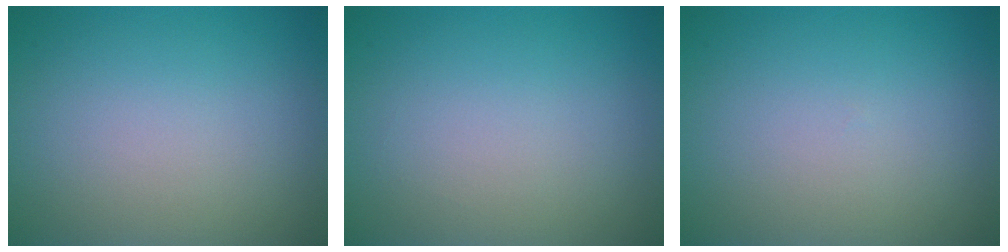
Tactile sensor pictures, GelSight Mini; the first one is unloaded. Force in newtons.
{"total": 0.0}
{"total": 0.0}